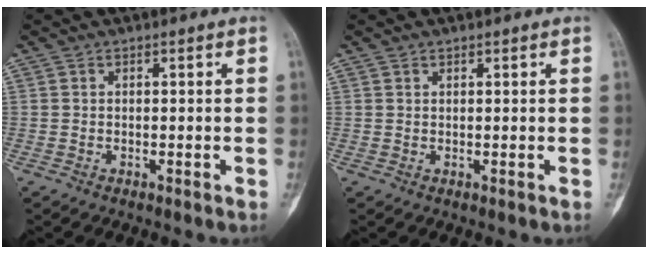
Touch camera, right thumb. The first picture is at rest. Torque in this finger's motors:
{"motor_torque": [0.25, -0.50, 0.15, 0.04, -0.10]}